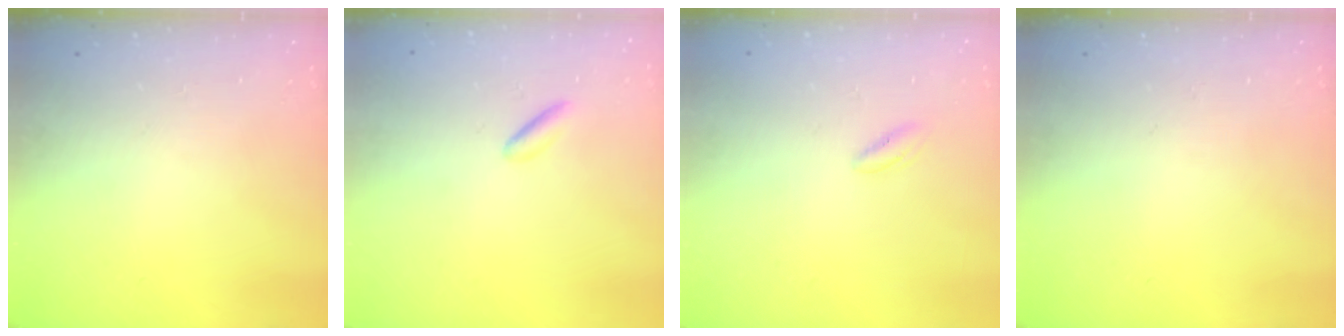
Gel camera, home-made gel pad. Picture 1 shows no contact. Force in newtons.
{"total": 1.4, "press": 1.2, "slide": 0.7}
{"total": 1.0, "press": 0.9, "slide": 0.5}
{"total": 0.0}